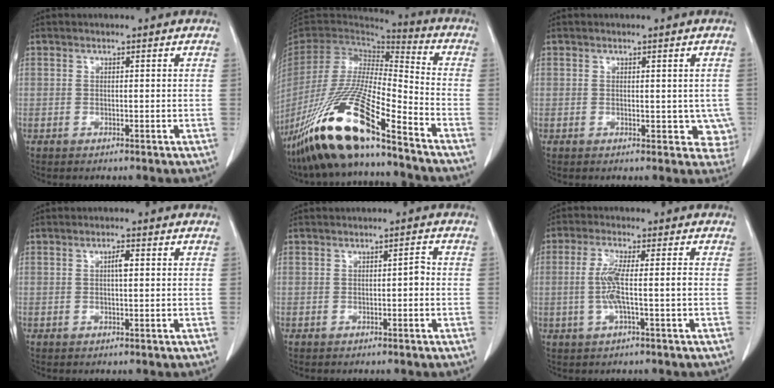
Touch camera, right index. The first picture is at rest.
{"total": 20.9, "force": [-14.1, 2.4, 15.3], "torque": [-0.316, -0.055, -0.268]}
{"total": 4.1, "force": [-0.1, 2.5, 3.2], "torque": [-0.013, -0.002, 0.002]}
{"total": 1.6, "force": [0.3, 0.3, 1.5], "torque": [-0.027, 0.004, 0.004]}
{"total": 1.4, "force": [-0.3, 0.5, 1.3], "torque": [-0.016, 0.004, -0.005]}
{"total": 5.4, "force": [-0.9, 0.2, 5.4], "torque": [-0.113, 0.003, -0.016]}